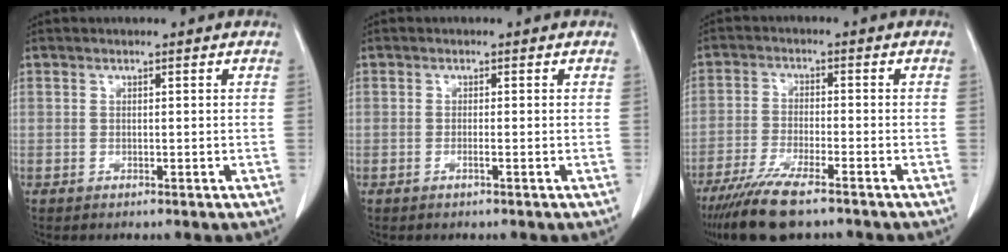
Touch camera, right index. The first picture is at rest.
{"total": 0.7, "force": [-0.3, -0.2, 0.6], "torque": [-0.009, 0.003, -0.005]}
{"total": 9.5, "force": [-7.2, 1.4, 6.0], "torque": [-0.111, -0.024, -0.125]}